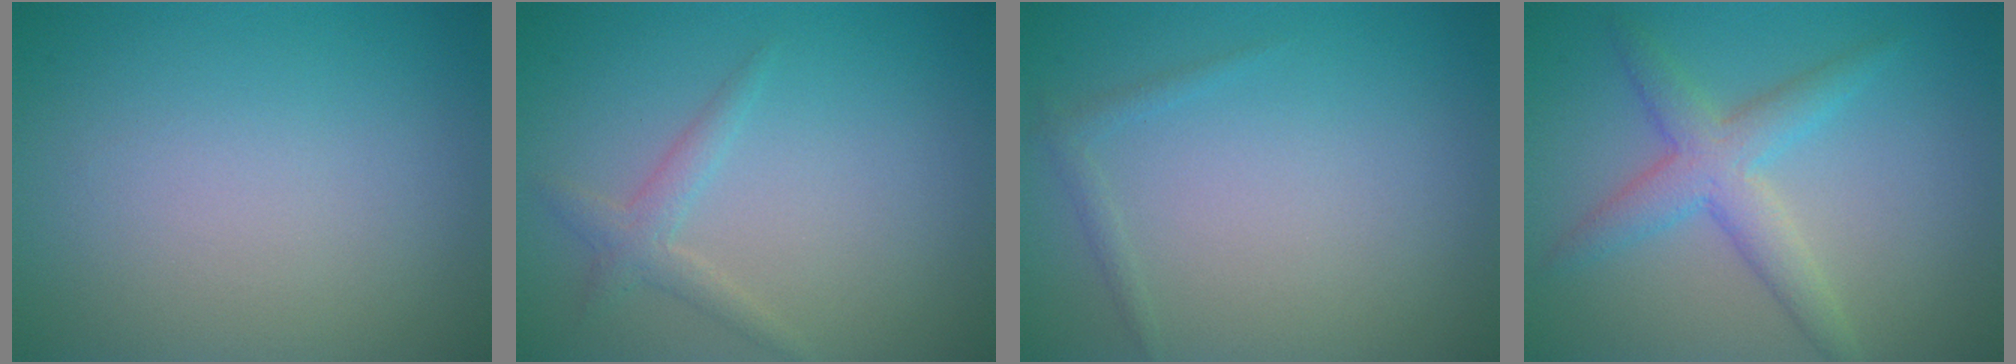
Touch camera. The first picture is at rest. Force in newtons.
{"total": 1.7, "press": 1.7, "slide": 0.0}
{"total": 0.8, "press": 0.8, "slide": 0.1}
{"total": 3.8, "press": 3.8, "slide": 0.1}